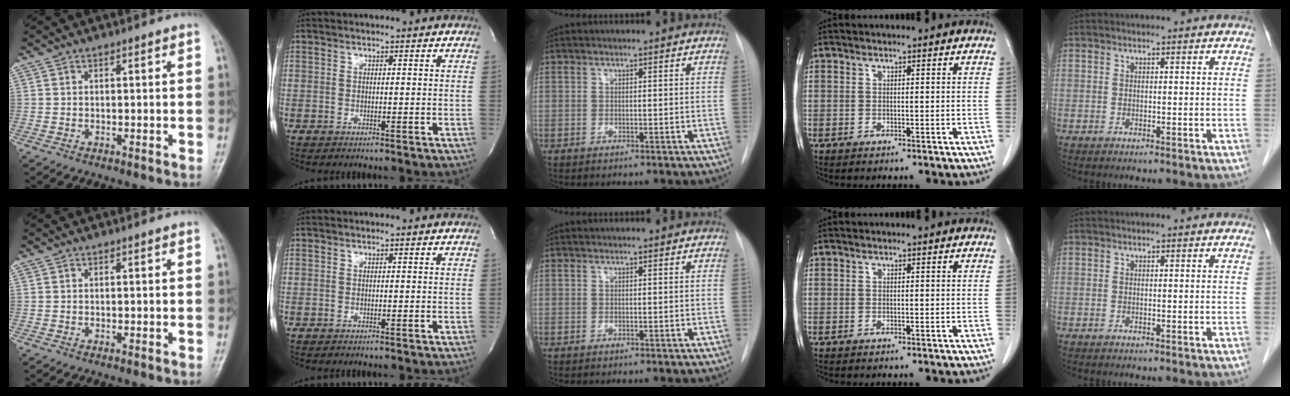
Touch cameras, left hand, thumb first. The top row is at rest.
{}